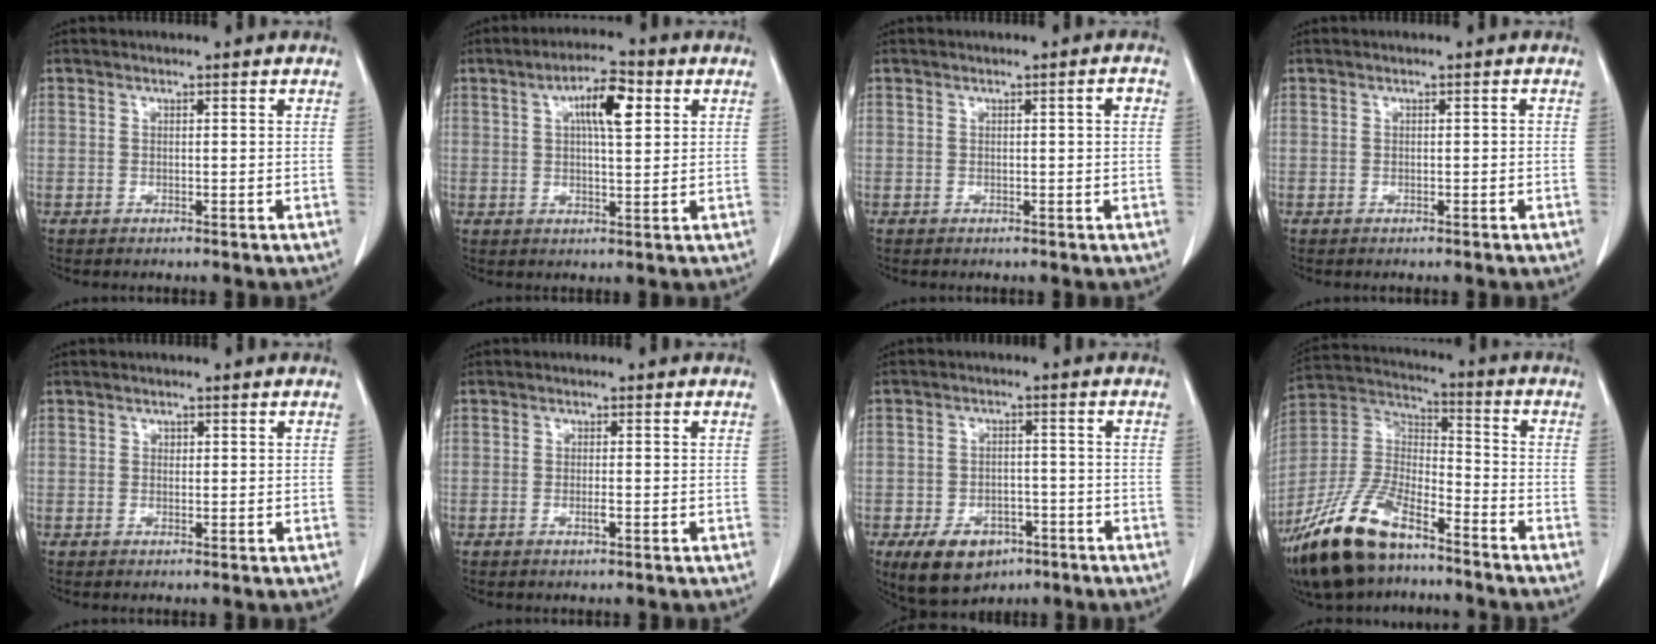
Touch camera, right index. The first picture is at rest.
{"total": 7.5, "force": [2.6, 2.0, 6.8], "torque": [-0.116, 0.012, 0.041]}
{"total": 1.9, "force": [0.2, 0.3, 1.8], "torque": [-0.022, 0.005, 0.002]}
{"total": 0.6, "force": [-0.3, 0.2, 0.5], "torque": [-0.008, 0.000, -0.004]}
{"total": 0.9, "force": [0.2, 0.7, 0.5], "torque": [-0.006, 0.001, 0.001]}
{"total": 1.4, "force": [-0.6, 0.2, 1.3], "torque": [-0.024, 0.000, -0.011]}
{"total": 8.9, "force": [-5.2, 5.6, 4.6], "torque": [-0.080, 0.002, -0.076]}
{"total": 18.3, "force": [-12.9, 6.4, 11.3], "torque": [-0.251, -0.006, -0.242]}